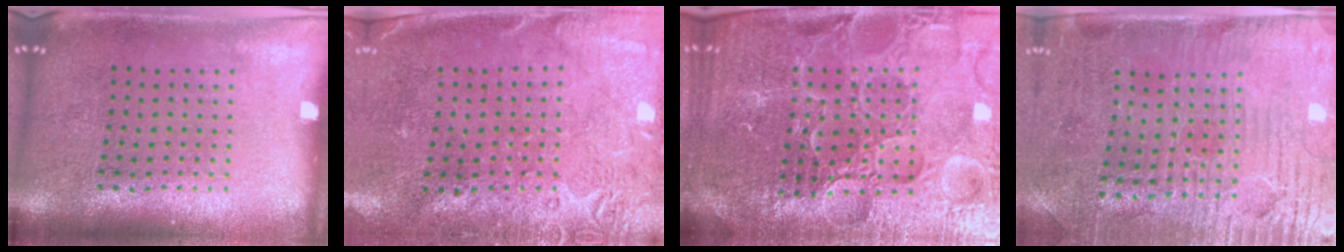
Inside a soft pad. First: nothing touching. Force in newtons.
{"total": 2.7, "press": 2.2, "slide": 1.7}
{"total": 5.7, "press": 5.2, "slide": 2.4}
{"total": 3.5, "press": 3.2, "slide": 1.6}